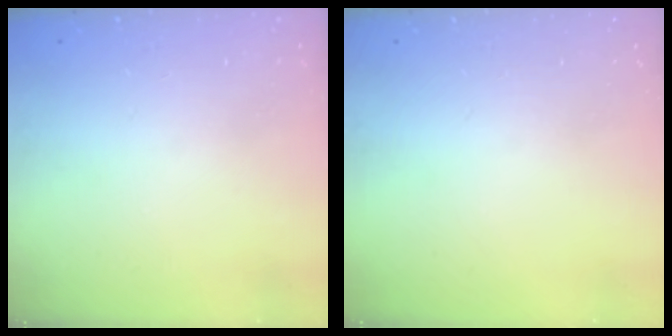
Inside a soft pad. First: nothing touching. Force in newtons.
{"total": 0.0}